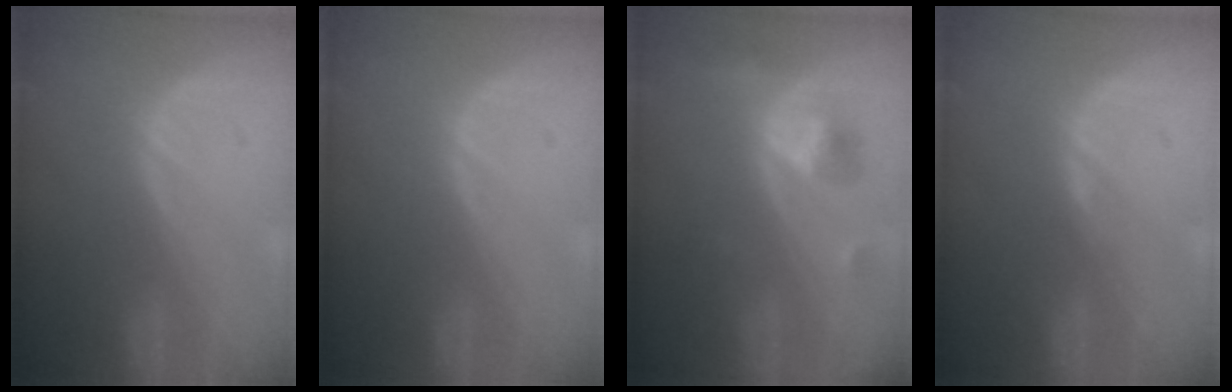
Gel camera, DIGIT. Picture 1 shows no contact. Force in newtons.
{"total": 0.0}
{"total": 5.5, "press": 5.3, "slide": 1.7}
{"total": 0.8, "press": 0.8, "slide": 0.0}